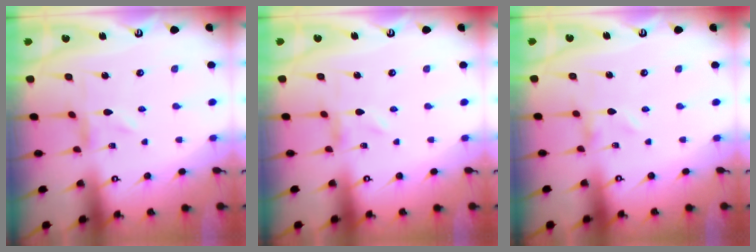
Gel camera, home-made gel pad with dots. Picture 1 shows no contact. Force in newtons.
{"total": 0.0}
{"total": 0.0}